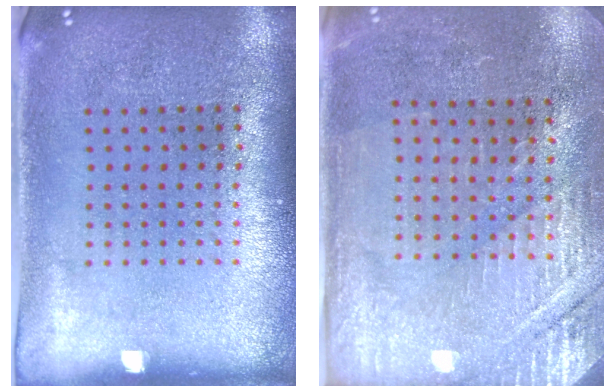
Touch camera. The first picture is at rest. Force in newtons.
{"total": 2.9, "press": 2.8, "slide": 0.5}